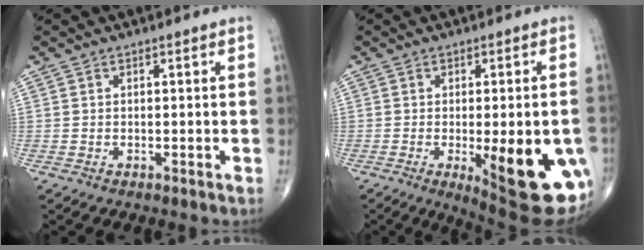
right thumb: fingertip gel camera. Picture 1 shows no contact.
{"total": 19.1, "force": [-5.2, 6.1, 17.4], "torque": [-0.169, -0.011, -0.043]}